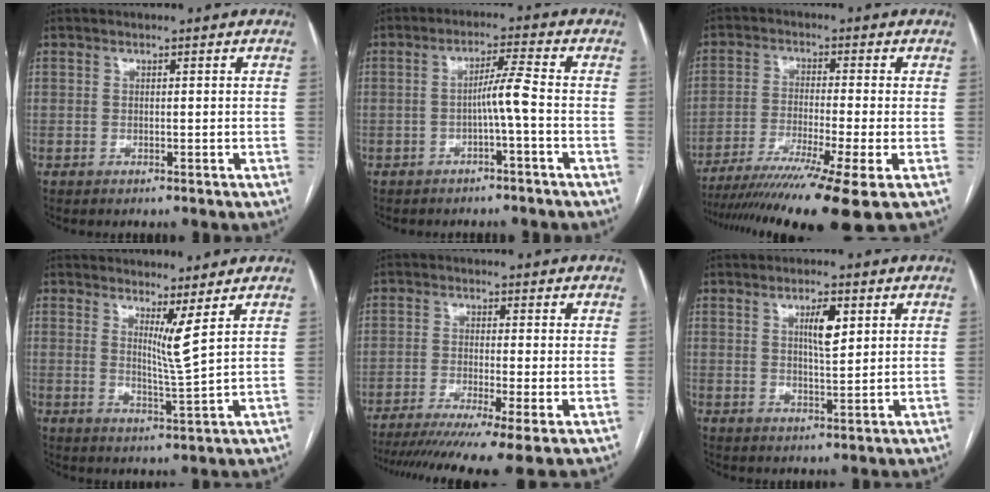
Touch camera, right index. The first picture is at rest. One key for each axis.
{"total": 4.0, "fx": -1.2, "fy": -0.8, "fz": 3.7, "tx": -0.067, "ty": 0.009, "tz": -0.018}
{"total": 15.6, "fx": -11.4, "fy": -1.8, "fz": 10.5, "tx": -0.160, "ty": -0.042, "tz": -0.184}
{"total": 3.7, "fx": 2.1, "fy": -1.2, "fz": 2.8, "tx": -0.056, "ty": -0.023, "tz": 0.043}
{"total": 13.2, "fx": -9.7, "fy": -0.5, "fz": 8.9, "tx": -0.135, "ty": -0.028, "tz": -0.153}
{"total": 4.4, "fx": 1.8, "fy": 0.9, "fz": 3.9, "tx": -0.068, "ty": 0.001, "tz": 0.032}